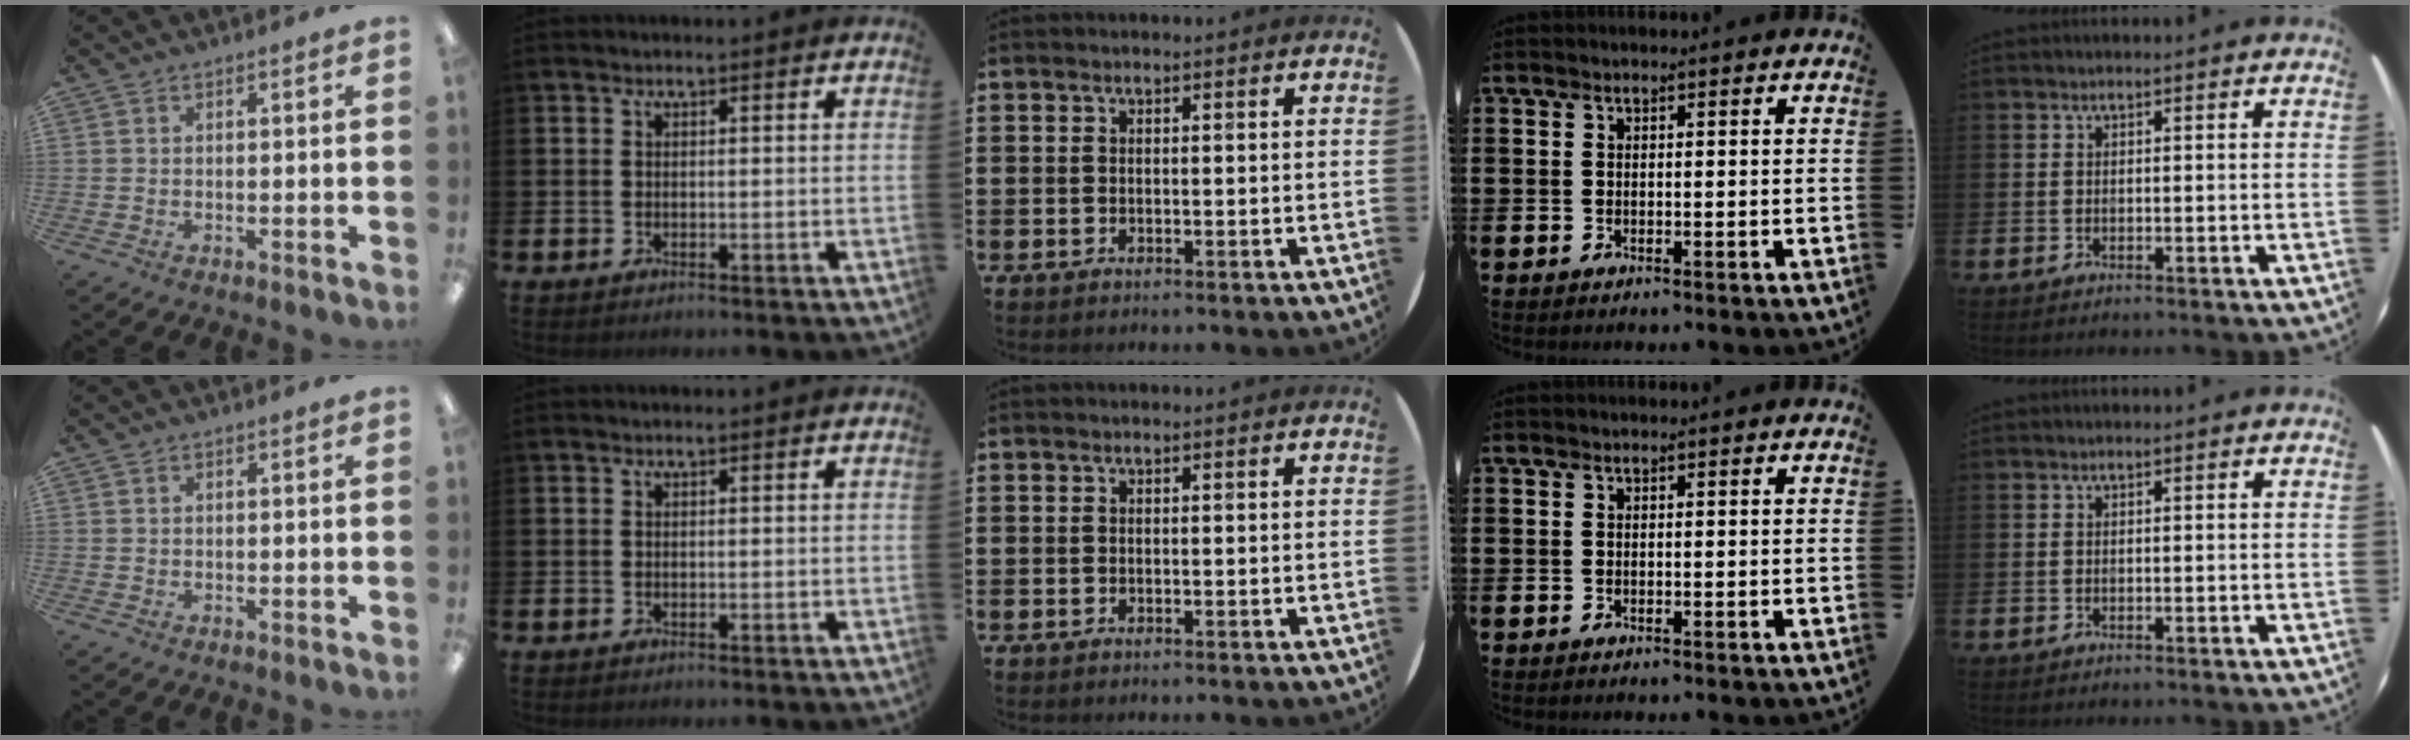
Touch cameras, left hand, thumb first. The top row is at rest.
{}